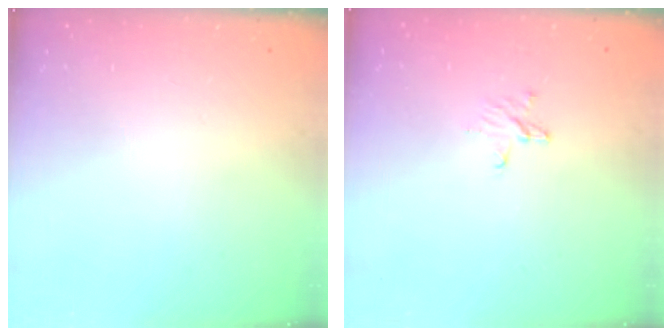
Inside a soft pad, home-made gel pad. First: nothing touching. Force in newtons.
{"total": 4.1, "press": 4.1, "slide": 0.4}